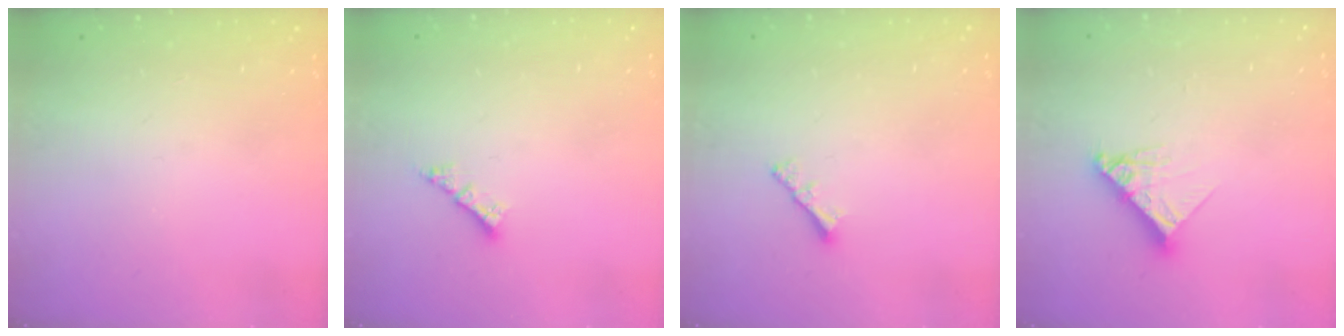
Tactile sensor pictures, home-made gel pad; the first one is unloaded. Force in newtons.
{"total": 2.4, "press": 2.4, "slide": 0.2}
{"total": 2.2, "press": 2.1, "slide": 0.6}
{"total": 10.7, "press": 10.6, "slide": 0.9}